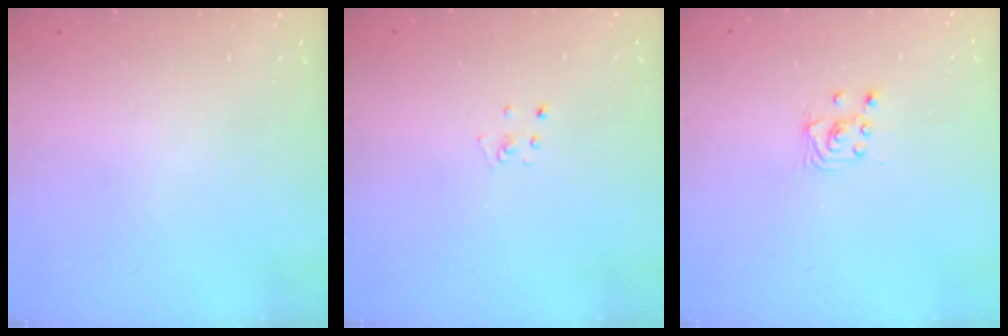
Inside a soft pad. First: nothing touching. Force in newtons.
{"total": 2.6, "press": 2.6, "slide": 0.3}
{"total": 2.5, "press": 2.5, "slide": 0.2}